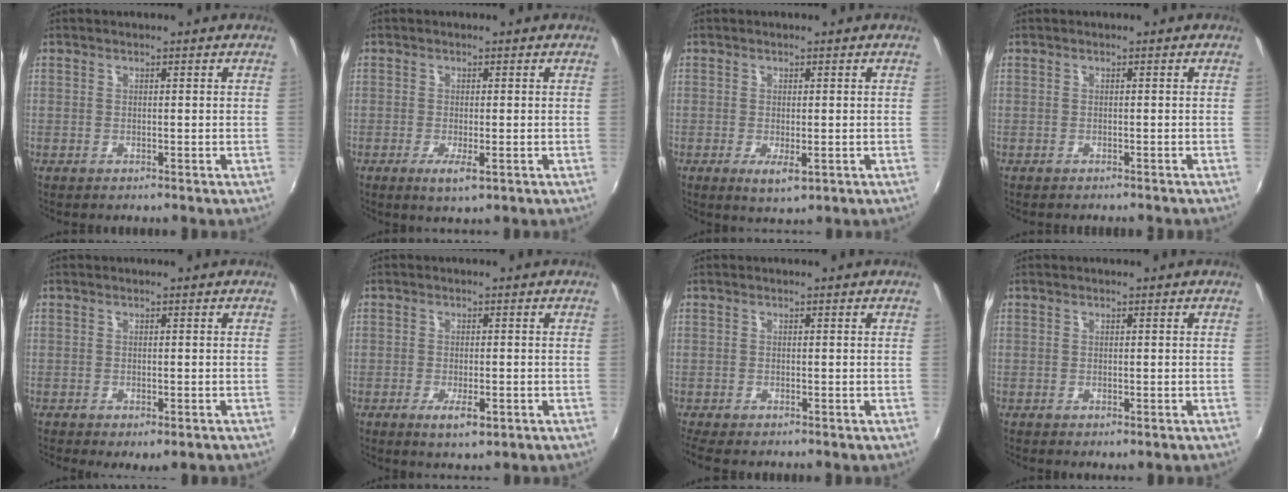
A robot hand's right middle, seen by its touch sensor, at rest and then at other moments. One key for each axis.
{"total": 3.2, "fx": -1.2, "fy": 0.5, "fz": 2.9, "tx": -0.059, "ty": -0.010, "tz": -0.018}
{"total": 3.4, "fx": -0.9, "fy": 1.1, "fz": 3.0, "tx": -0.054, "ty": -0.013, "tz": -0.010}
{"total": 1.3, "fx": -1.2, "fy": 0.2, "fz": 0.3, "tx": -0.011, "ty": -0.008, "tz": -0.017}
{"total": 3.1, "fx": -1.7, "fy": 1.1, "fz": 2.3, "tx": -0.038, "ty": -0.016, "tz": -0.018}
{"total": 4.2, "fx": -1.8, "fy": 1.2, "fz": 3.6, "tx": -0.071, "ty": -0.011, "tz": -0.027}
{"total": 3.0, "fx": -2.2, "fy": 0.7, "fz": 1.9, "tx": -0.044, "ty": -0.015, "tz": -0.037}
{"total": 0.6, "fx": -0.1, "fy": 0.1, "fz": 0.6, "tx": -0.009, "ty": -0.001, "tz": 0.000}